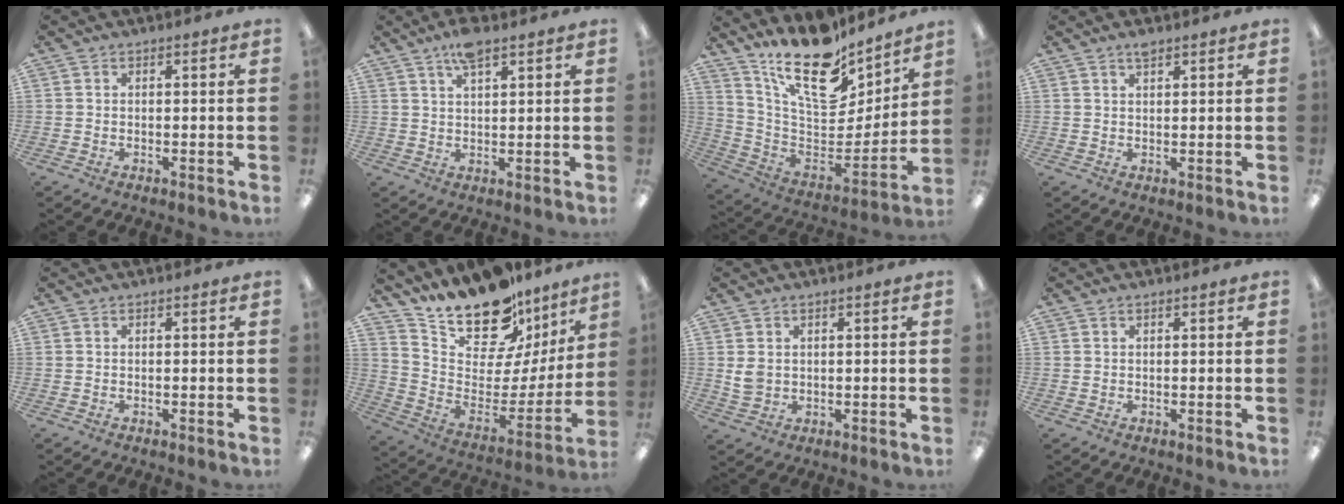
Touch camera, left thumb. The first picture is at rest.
{"total": 5.6, "force": [3.9, 1.5, 3.6], "torque": [-0.065, -0.009, 0.065]}
{"total": 21.0, "force": [16.0, 8.1, 10.9], "torque": [-0.180, -0.122, 0.280]}
{"total": 2.0, "force": [1.7, 0.4, 1.0], "torque": [-0.016, -0.003, 0.029]}
{"total": 0.0}
{"total": 18.8, "force": [16.7, 6.9, 5.4], "torque": [-0.110, -0.137, 0.296]}
{"total": 3.7, "force": [1.1, 2.9, 2.0], "torque": [-0.031, 0.001, 0.021]}
{"total": 0.5, "force": [0.4, 0.2, 0.2], "torque": [-0.005, 0.003, 0.007]}